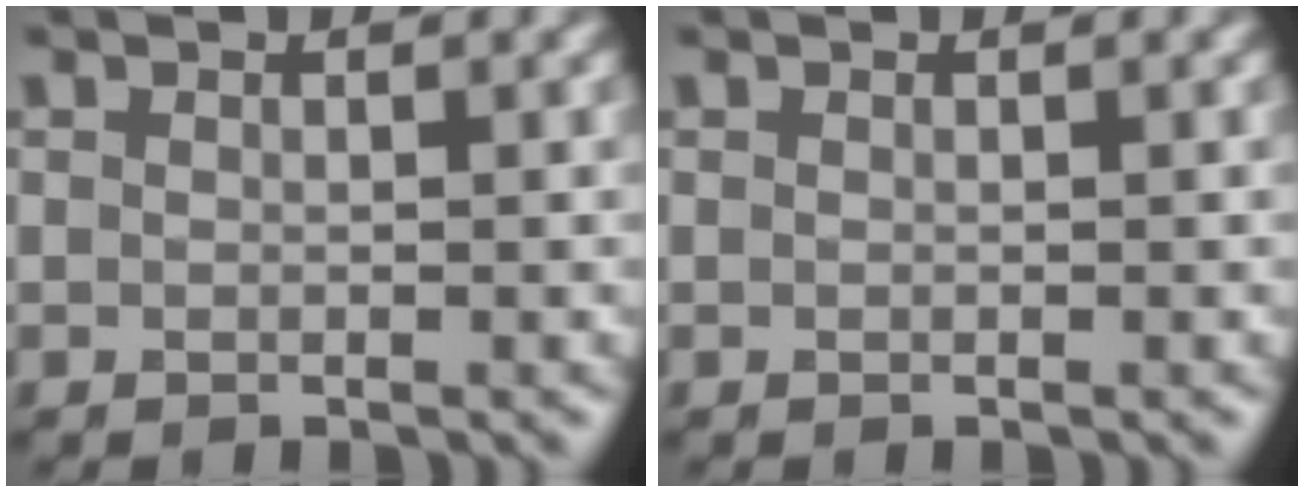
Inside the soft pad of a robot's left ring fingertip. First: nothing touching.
{"total": 0.0}